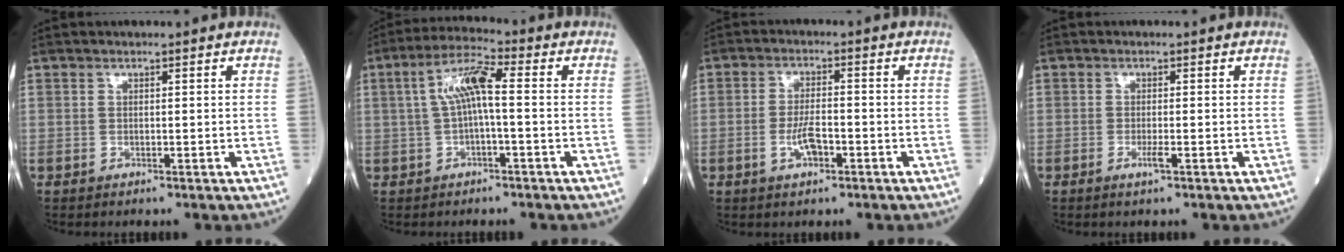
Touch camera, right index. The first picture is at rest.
{"total": 6.9, "force": [0.5, 1.1, 6.8], "torque": [-0.133, 0.024, 0.007]}
{"total": 4.3, "force": [-1.6, 1.4, 3.7], "torque": [-0.073, 0.001, -0.030]}
{"total": 1.7, "force": [-0.7, 0.1, 1.5], "torque": [-0.030, -0.003, -0.013]}